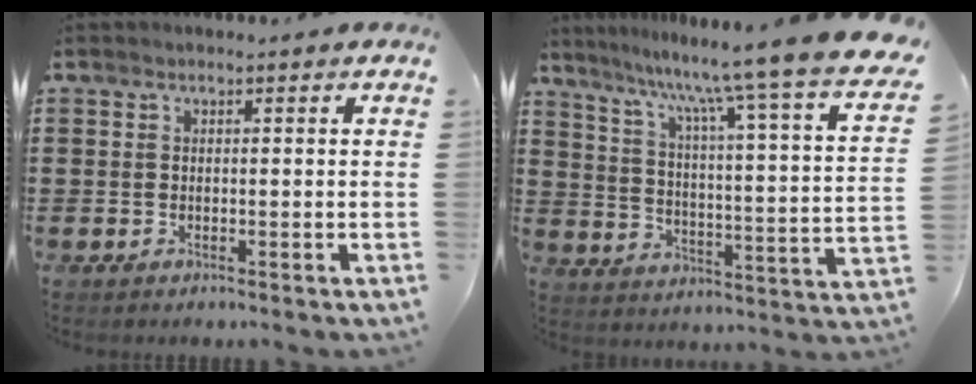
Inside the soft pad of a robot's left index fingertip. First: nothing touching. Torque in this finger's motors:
{"motor_torque": [1.65, -0.49, 0.46, 0.21]}